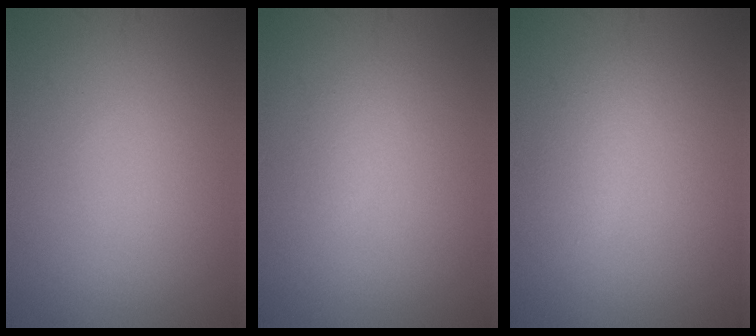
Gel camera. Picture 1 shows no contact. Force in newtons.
{"total": 1.3, "press": 1.3, "slide": 0.2}
{"total": 2.0, "press": 2.0, "slide": 0.1}